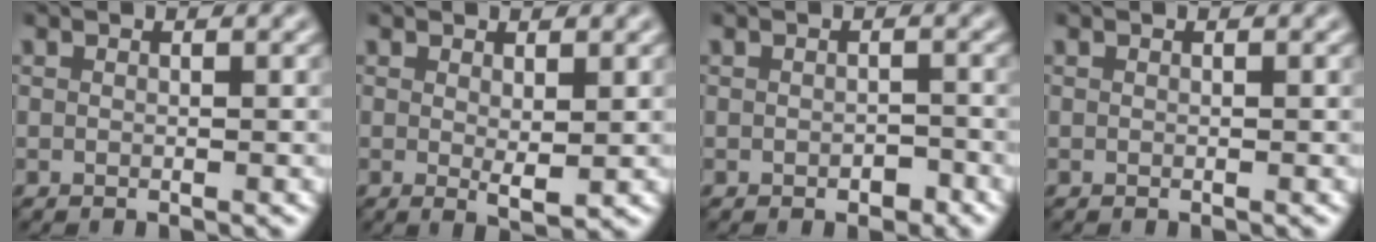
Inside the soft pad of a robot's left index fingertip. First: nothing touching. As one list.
[{"total": 1.7, "force": [0.5, 0.3, 1.6], "torque": [-0.026, -0.010, 0.011]}, {"total": 1.2, "force": [-0.5, 0.7, 0.8], "torque": [-0.013, -0.003, -0.008]}, {"total": 0.0}]